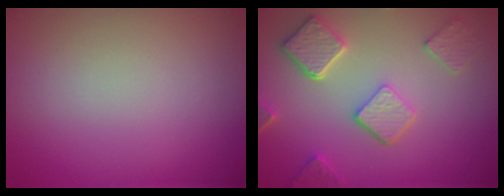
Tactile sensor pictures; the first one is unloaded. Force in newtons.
{"total": 5.2, "press": 3.9, "slide": 3.4}